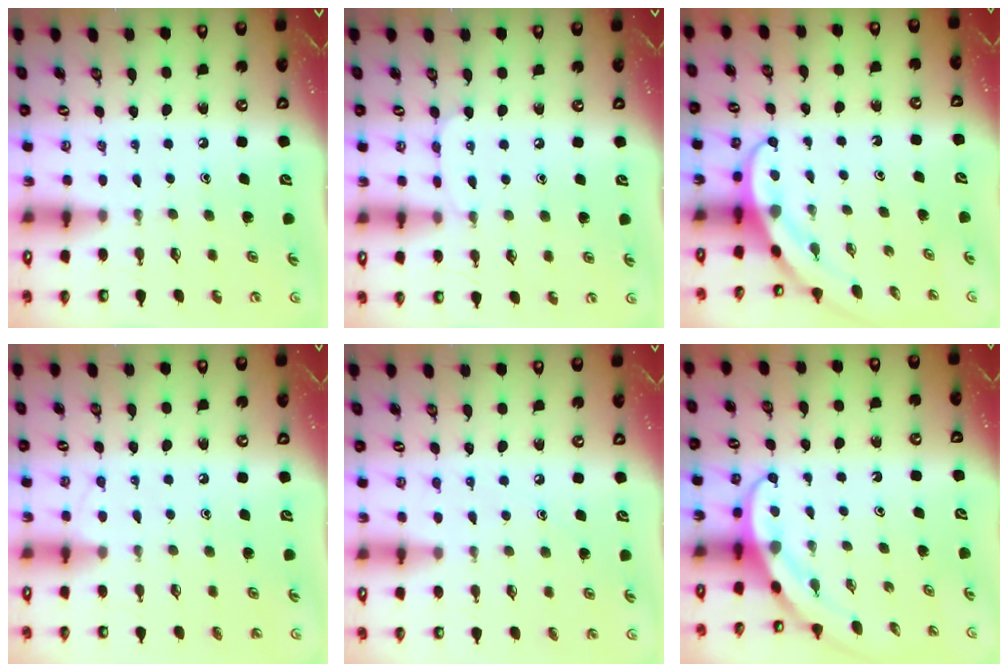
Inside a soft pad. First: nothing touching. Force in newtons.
{"total": 7.8, "press": 7.7, "slide": 0.5}
{"total": 3.8, "press": 3.8, "slide": 0.4}
{"total": 4.2, "press": 4.2, "slide": 0.5}
{"total": 4.8, "press": 4.7, "slide": 1.0}
{"total": 3.8, "press": 3.8, "slide": 0.4}